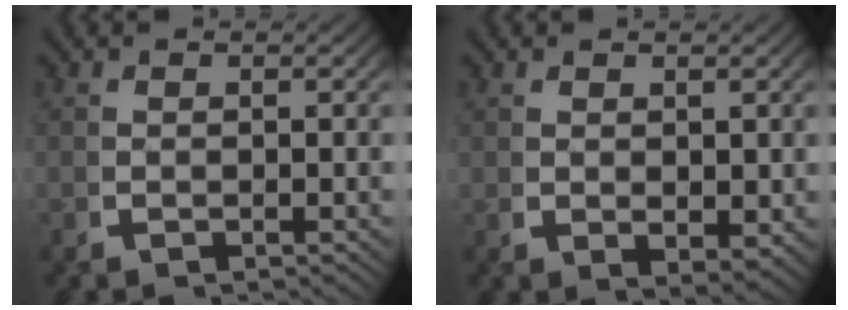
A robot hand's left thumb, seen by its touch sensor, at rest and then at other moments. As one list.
[{"total": 1.8, "force": [0.7, 0.9, 1.4], "torque": [-0.028, -0.011, 0.023]}]